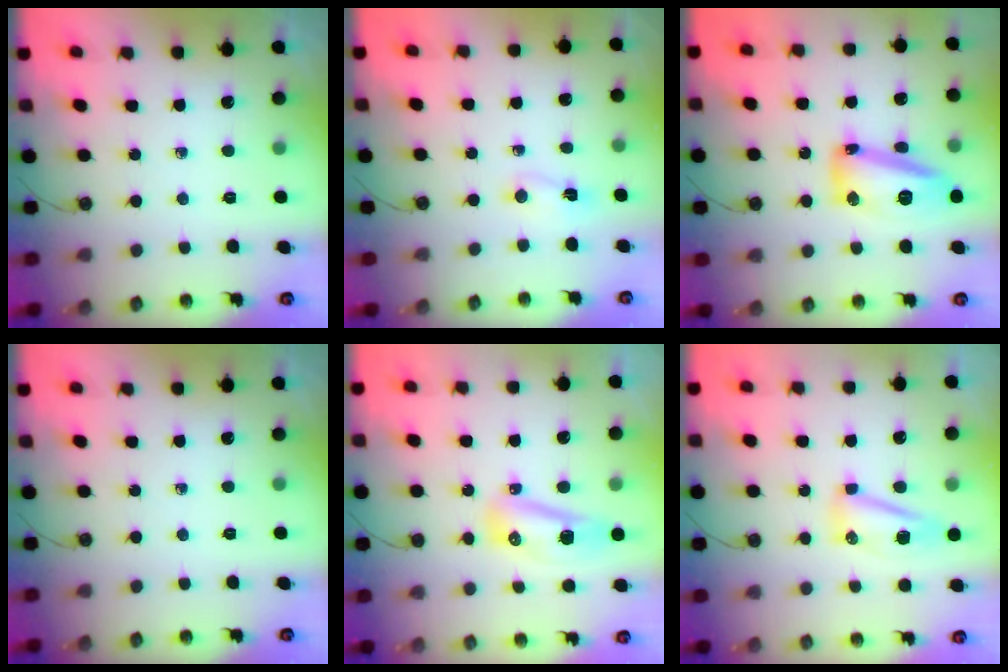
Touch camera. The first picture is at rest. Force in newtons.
{"total": 2.0, "press": 1.6, "slide": 1.2}
{"total": 14.3, "press": 14.3, "slide": 1.2}
{"total": 0.0}
{"total": 17.2, "press": 11.0, "slide": 13.2}
{"total": 8.2, "press": 8.2, "slide": 0.8}